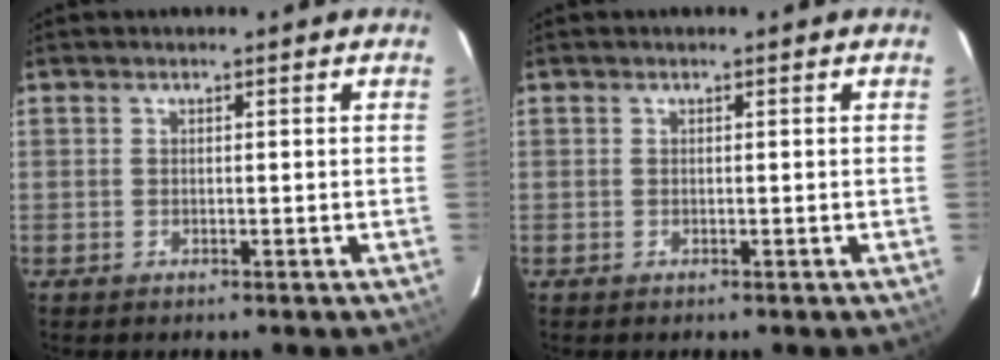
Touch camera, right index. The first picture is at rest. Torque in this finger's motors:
{"motor_torque": [-0.01, 0.01, 0.01, 0.01]}